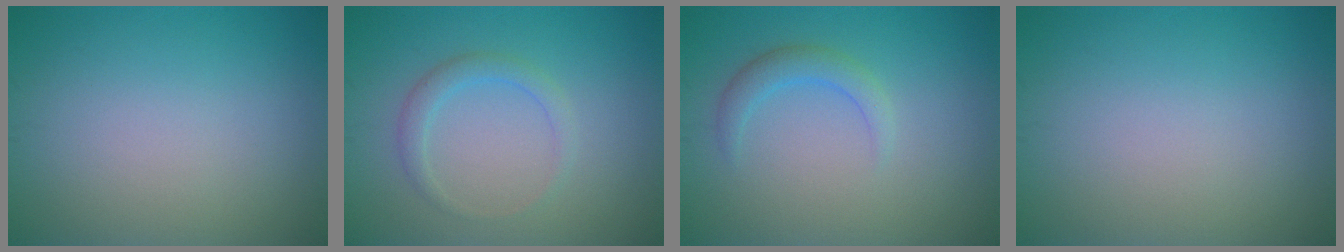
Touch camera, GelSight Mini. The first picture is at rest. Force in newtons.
{"total": 1.8, "press": 1.8, "slide": 0.1}
{"total": 2.0, "press": 2.0, "slide": 0.1}
{"total": 0.0}